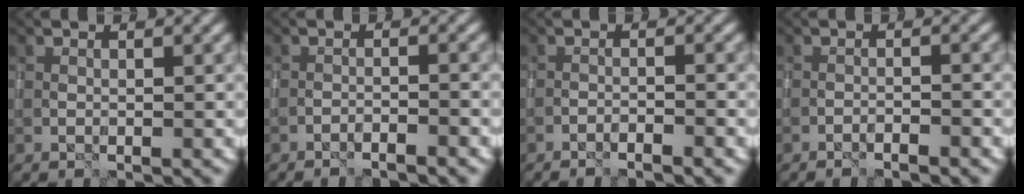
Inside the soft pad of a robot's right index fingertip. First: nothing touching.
{"total": 2.1, "force": [-1.8, 0.2, 1.0], "torque": [-0.014, 0.008, -0.035]}
{"total": 1.9, "force": [-1.6, 0.1, 1.0], "torque": [-0.020, 0.006, -0.031]}
{"total": 1.6, "force": [-1.3, 0.1, 0.9], "torque": [-0.018, 0.008, -0.026]}